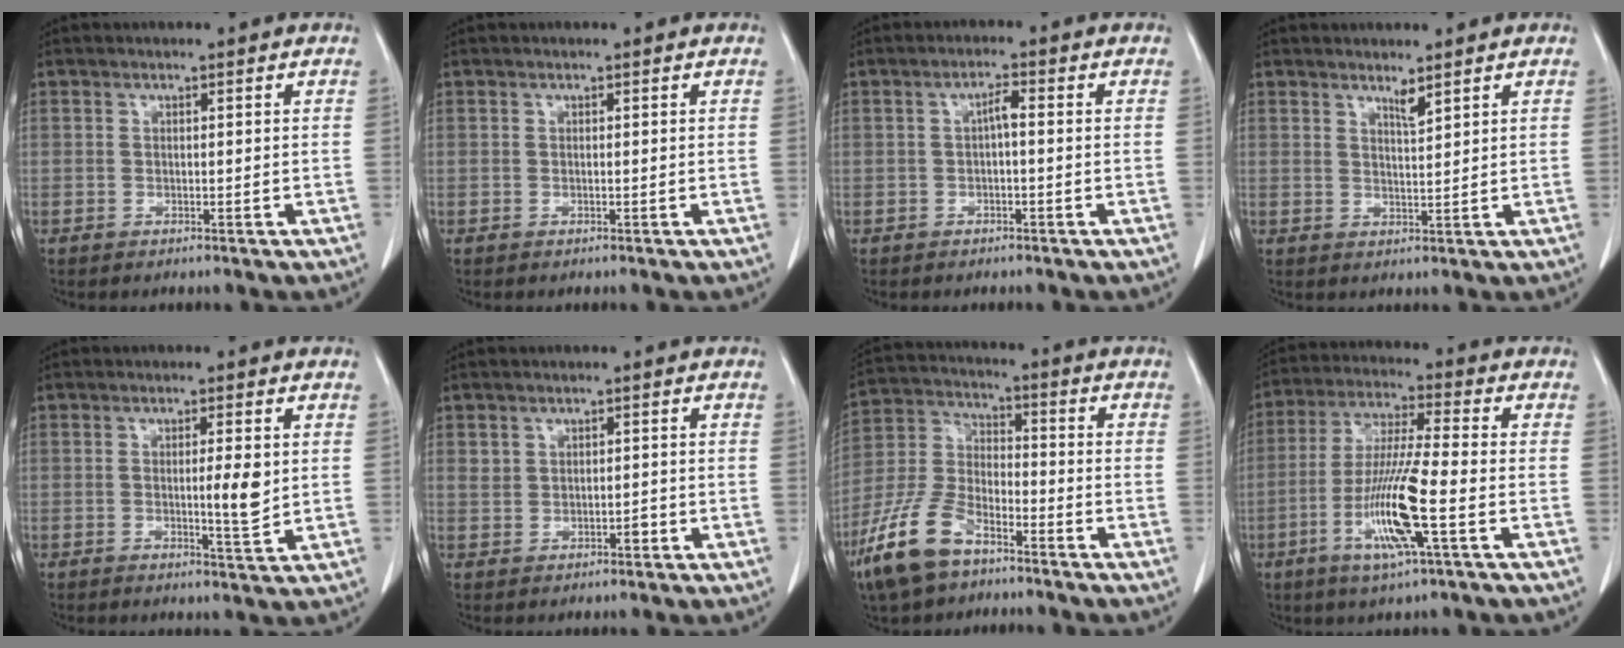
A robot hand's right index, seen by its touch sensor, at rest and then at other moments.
{"total": 0.0}
{"total": 2.1, "force": [-0.1, 0.4, 2.0], "torque": [-0.034, 0.005, -0.003]}
{"total": 1.9, "force": [1.6, -0.1, 1.1], "torque": [-0.020, -0.010, 0.030]}
{"total": 4.4, "force": [0.2, 0.6, 4.4], "torque": [-0.066, -0.004, 0.001]}
{"total": 2.3, "force": [0.1, 1.6, 1.6], "torque": [-0.028, 0.010, 0.009]}
{"total": 12.5, "force": [-8.1, 5.4, 7.8], "torque": [-0.182, -0.009, -0.161]}
{"total": 12.8, "force": [-4.2, 0.2, 12.1], "torque": [-0.243, -0.015, -0.083]}